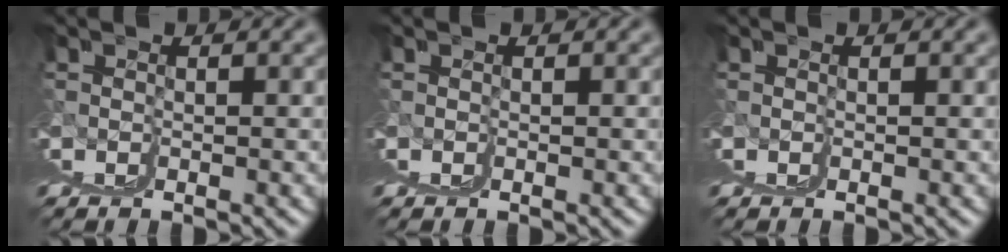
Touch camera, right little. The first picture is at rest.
{"total": 0.0}
{"total": 0.0}